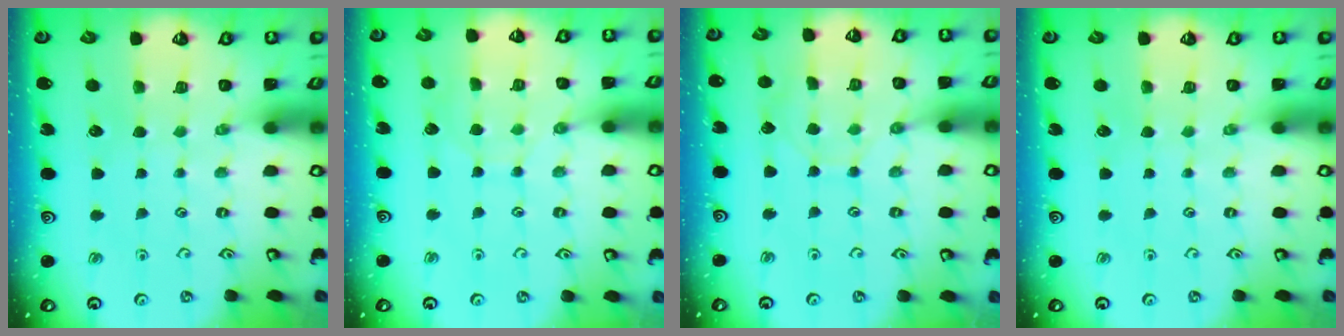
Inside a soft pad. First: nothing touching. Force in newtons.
{"total": 5.9, "press": 5.9, "slide": 0.7}
{"total": 6.6, "press": 6.5, "slide": 0.7}
{"total": 0.0}